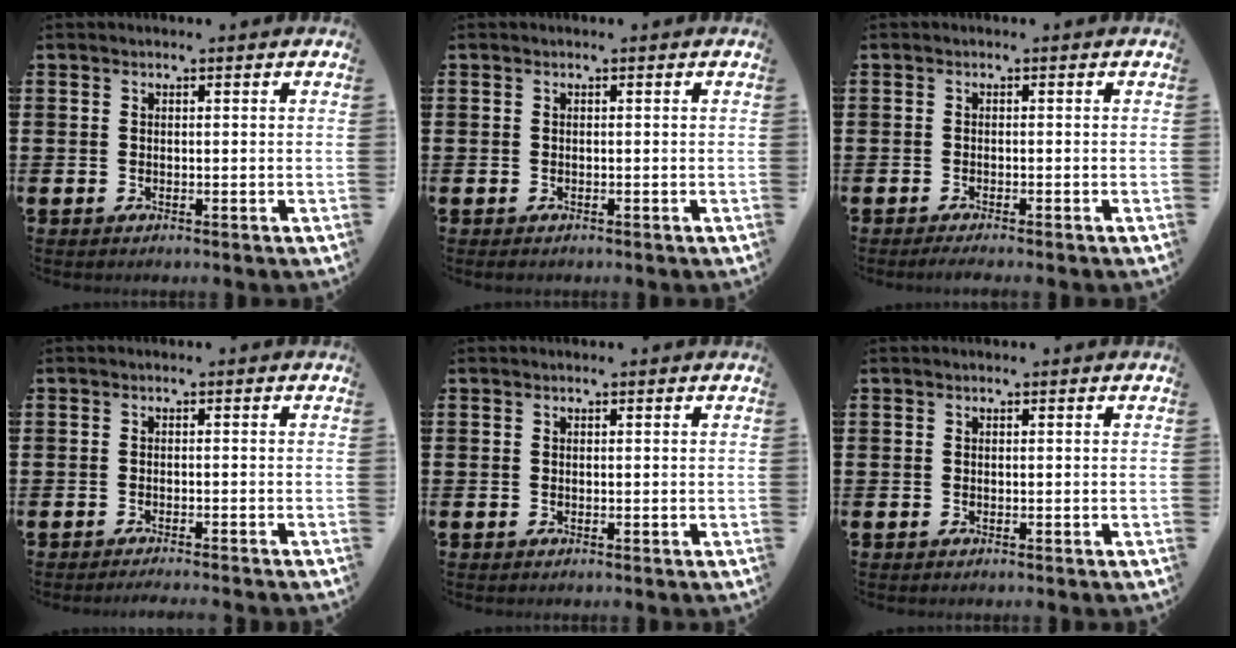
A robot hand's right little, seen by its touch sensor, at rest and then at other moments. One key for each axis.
{"total": 0.0}
{"total": 0.8, "fx": -0.6, "fy": 0.0, "fz": 0.5, "tx": -0.007, "ty": -0.003, "tz": -0.011}
{"total": 1.0, "fx": -1.0, "fy": -0.2, "fz": 0.2, "tx": -0.002, "ty": 0.000, "tz": -0.020}
{"total": 0.0}
{"total": 0.0}